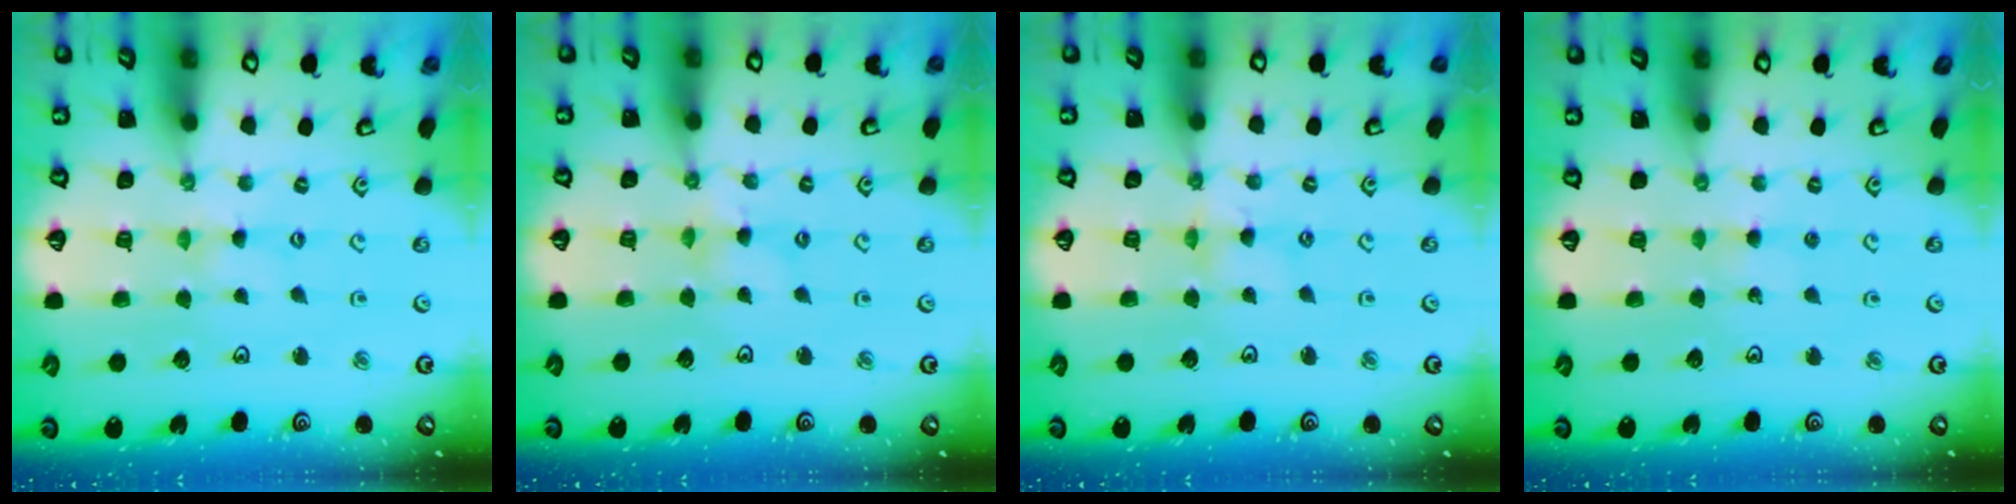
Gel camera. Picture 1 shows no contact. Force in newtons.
{"total": 0.6, "press": 0.6, "slide": 0.2}
{"total": 1.5, "press": 1.4, "slide": 0.3}
{"total": 2.2, "press": 2.2, "slide": 0.2}